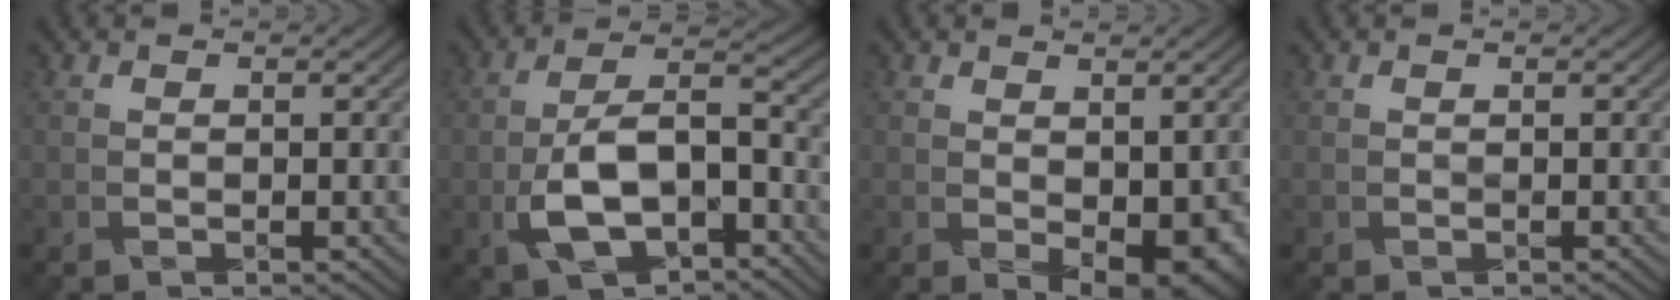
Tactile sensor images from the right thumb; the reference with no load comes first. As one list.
[{"total": 10.0, "force": [-4.2, 4.9, 7.6], "torque": [-0.143, 0.003, -0.085]}, {"total": 6.4, "force": [-1.1, 3.1, 5.4], "torque": [-0.075, -0.010, -0.006]}, {"total": 0.0}]